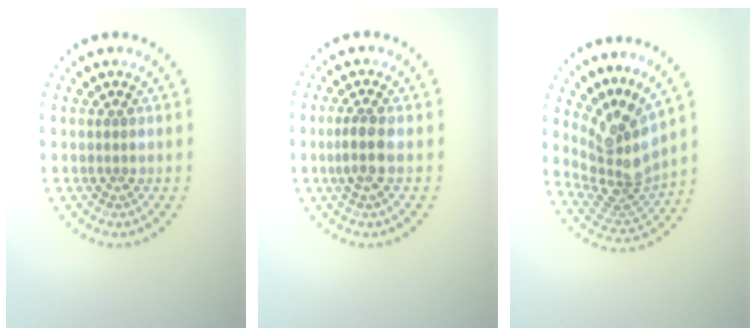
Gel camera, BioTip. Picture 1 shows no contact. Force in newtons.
{"total": 2.1, "press": 1.8, "slide": 1.0}
{"total": 4.7, "press": 3.2, "slide": 3.4}